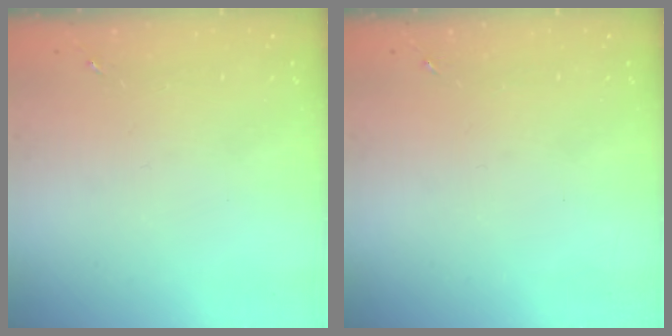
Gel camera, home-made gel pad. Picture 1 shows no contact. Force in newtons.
{"total": 0.0}